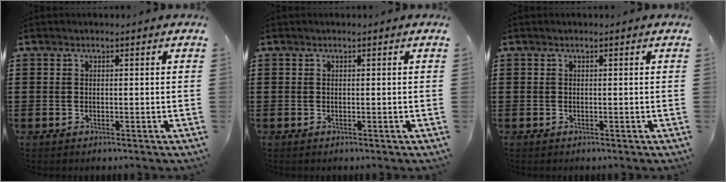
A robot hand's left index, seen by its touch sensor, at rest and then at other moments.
{"total": 0.0}
{"total": 0.0}